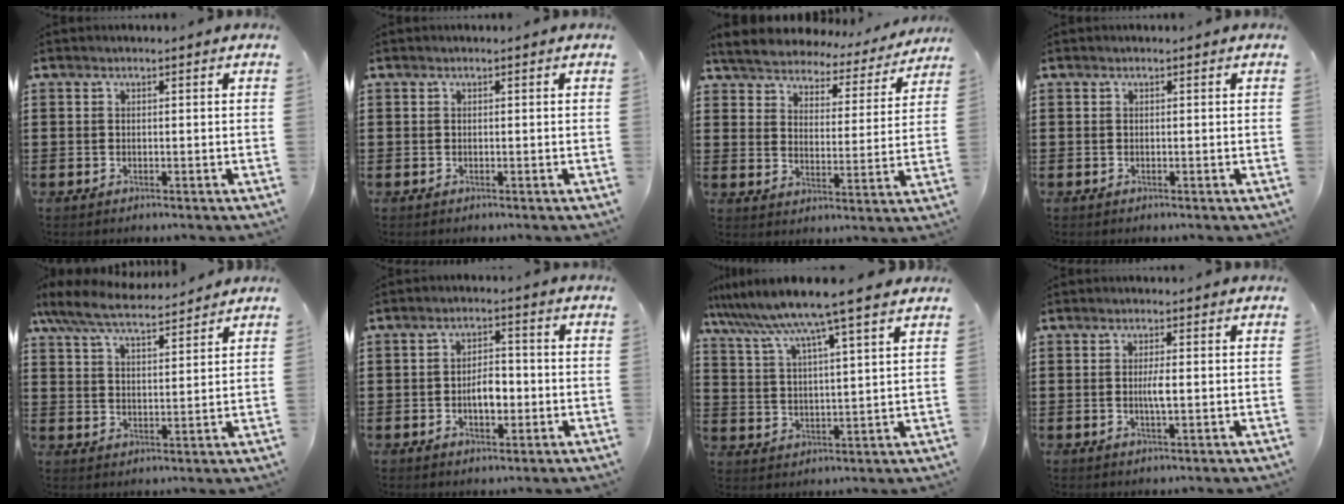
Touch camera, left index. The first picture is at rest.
{"total": 0.0}
{"total": 4.5, "force": [4.5, 0.4, 0.2], "torque": [-0.032, -0.033, 0.073]}
{"total": 0.0}
{"total": 7.2, "force": [6.3, 1.3, 3.2], "torque": [-0.085, -0.024, 0.114]}
{"total": 4.5, "force": [-0.9, 2.3, 3.8], "torque": [-0.054, 0.000, -0.021]}
{"total": 8.1, "force": [6.8, -0.8, 4.4], "torque": [-0.109, -0.040, 0.109]}
{"total": 2.5, "force": [0.0, 0.3, 2.5], "torque": [-0.047, -0.002, -0.002]}